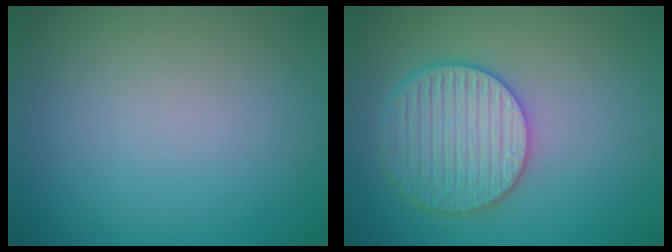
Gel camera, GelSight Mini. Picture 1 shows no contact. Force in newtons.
{"total": 4.9, "press": 4.4, "slide": 2.1}